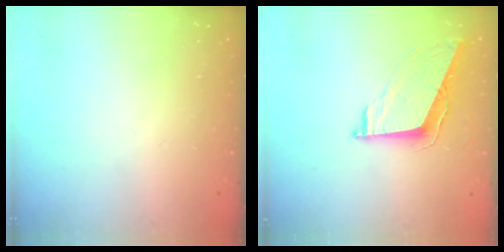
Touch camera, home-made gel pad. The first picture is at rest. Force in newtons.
{"total": 8.5, "press": 8.2, "slide": 2.2}